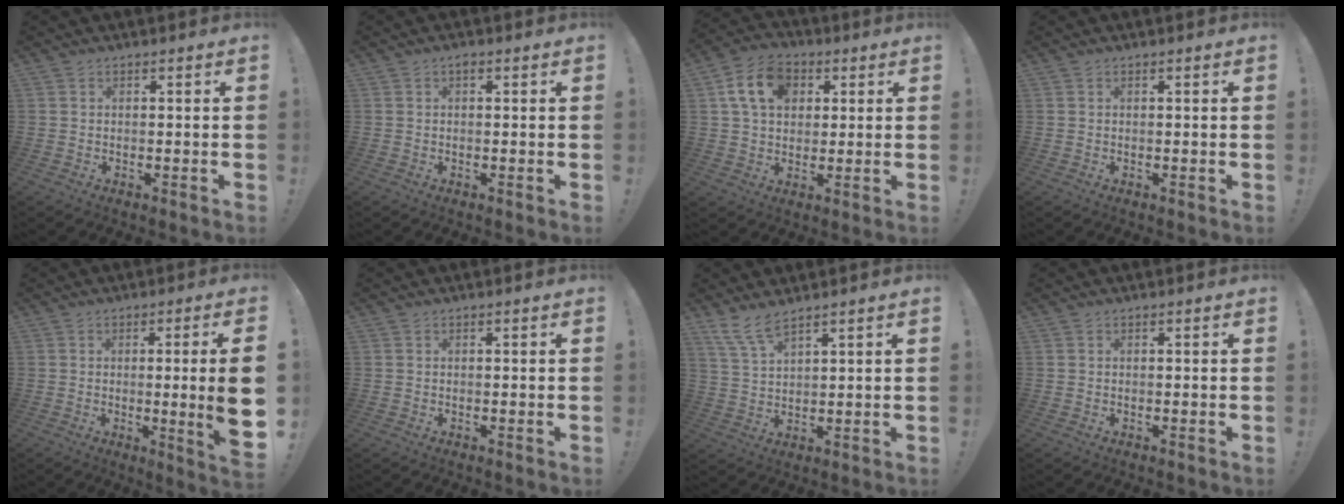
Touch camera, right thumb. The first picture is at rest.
{"total": 0.8, "force": [0.5, 0.4, 0.4], "torque": [-0.002, 0.001, 0.007]}
{"total": 12.8, "force": [4.3, 9.4, 7.5], "torque": [-0.118, 0.005, 0.084]}
{"total": 0.0}
{"total": 10.4, "force": [-0.3, -0.2, 10.4], "torque": [-0.149, -0.012, -0.008]}
{"total": 0.0}
{"total": 6.4, "force": [5.2, 1.4, 3.4], "torque": [-0.080, -0.021, 0.100]}
{"total": 0.0}